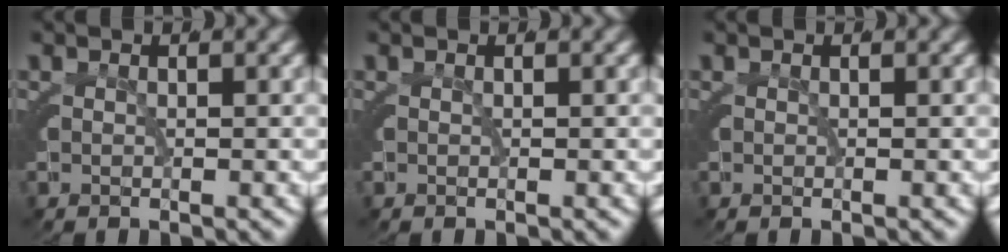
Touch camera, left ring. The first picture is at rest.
{"total": 0.0}
{"total": 1.7, "force": [-0.2, -1.6, -0.6], "torque": [0.024, -0.004, 0.000]}